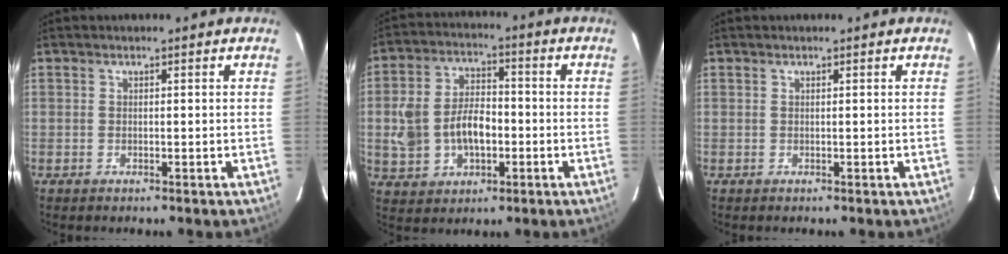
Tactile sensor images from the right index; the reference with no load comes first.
{"total": 12.7, "force": [-2.2, 8.6, 9.1], "torque": [-0.200, 0.015, -0.026]}
{"total": 0.0}